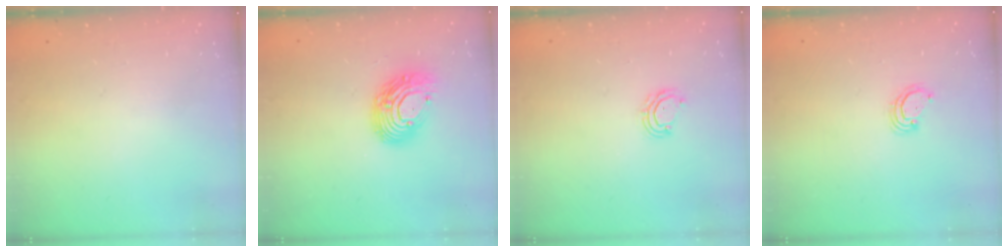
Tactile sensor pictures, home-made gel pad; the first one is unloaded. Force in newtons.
{"total": 13.7, "press": 13.7, "slide": 0.9}
{"total": 6.1, "press": 6.1, "slide": 0.5}
{"total": 3.1, "press": 3.0, "slide": 0.3}